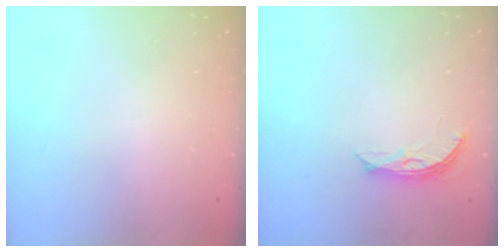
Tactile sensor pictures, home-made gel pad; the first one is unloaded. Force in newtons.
{"total": 4.6, "press": 4.5, "slide": 0.4}